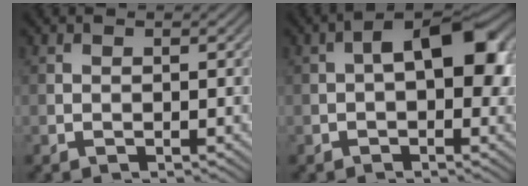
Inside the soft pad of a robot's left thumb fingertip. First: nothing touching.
{"total": 7.5, "force": [0.4, 3.8, 6.5], "torque": [-0.090, 0.015, -0.003]}